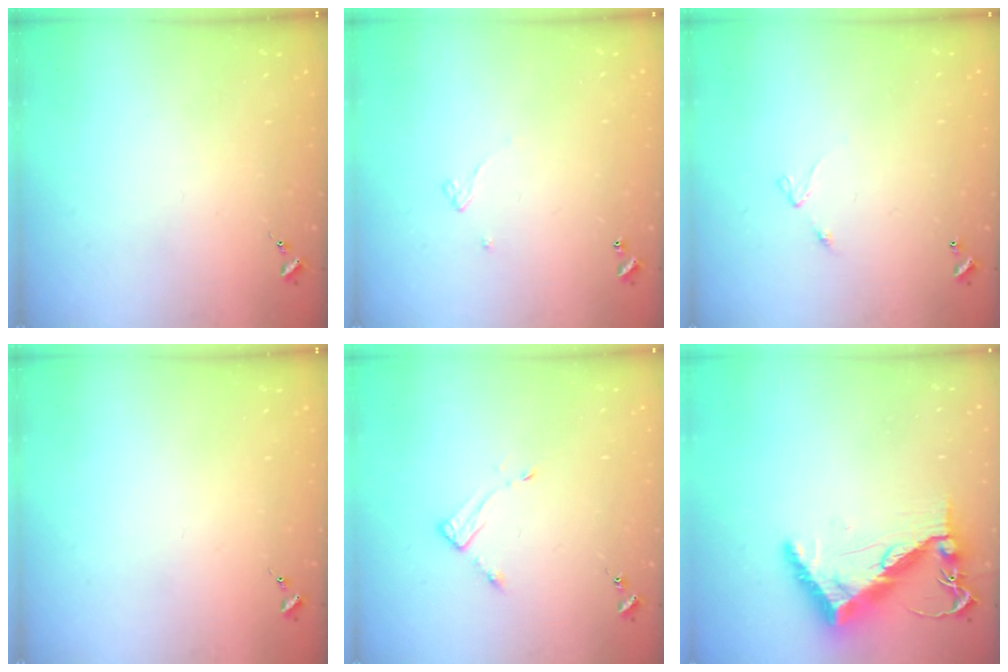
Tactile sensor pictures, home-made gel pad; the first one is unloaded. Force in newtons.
{"total": 3.2, "press": 3.2, "slide": 0.1}
{"total": 4.2, "press": 4.2, "slide": 0.4}
{"total": 0.0}
{"total": 3.3, "press": 3.3, "slide": 0.3}
{"total": 10.7, "press": 10.6, "slide": 1.3}